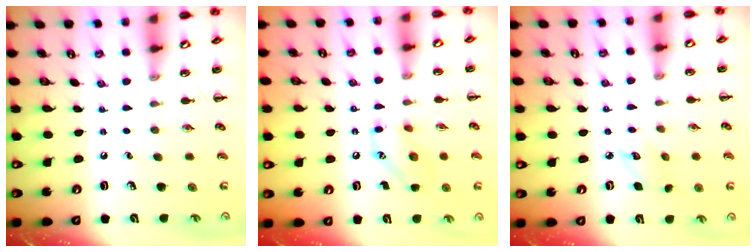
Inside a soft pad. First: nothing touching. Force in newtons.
{"total": 10.9, "press": 10.8, "slide": 1.2}
{"total": 4.7, "press": 4.6, "slide": 1.1}